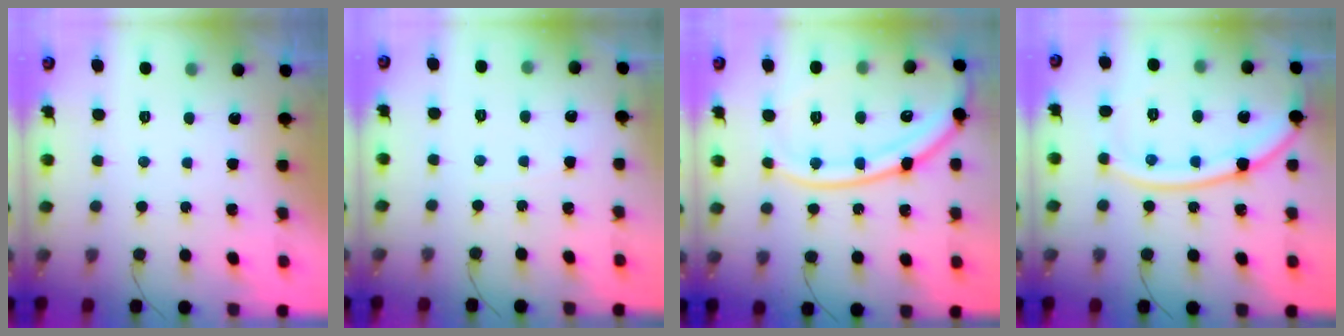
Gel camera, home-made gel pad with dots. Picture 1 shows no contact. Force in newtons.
{"total": 2.5, "press": 2.5, "slide": 0.3}
{"total": 19.5, "press": 19.5, "slide": 1.3}
{"total": 15.5, "press": 15.4, "slide": 1.7}